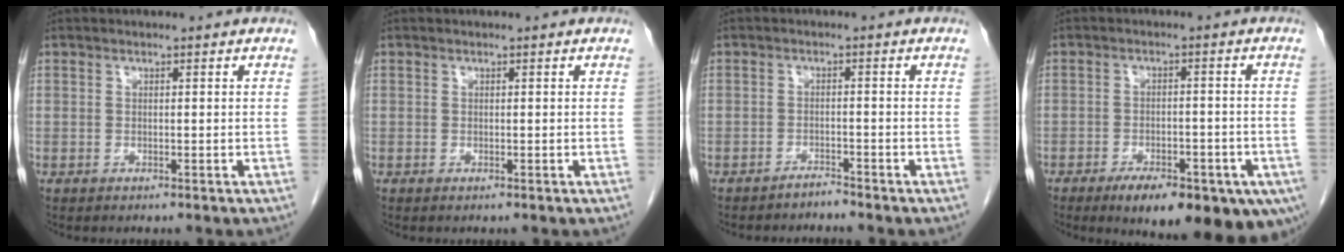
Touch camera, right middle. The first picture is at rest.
{"total": 0.0}
{"total": 1.5, "force": [-1.5, -0.1, -0.2], "torque": [0.010, -0.003, -0.024]}
{"total": 17.4, "force": [-10.8, 6.4, 12.0], "torque": [-0.119, -0.009, -0.137]}